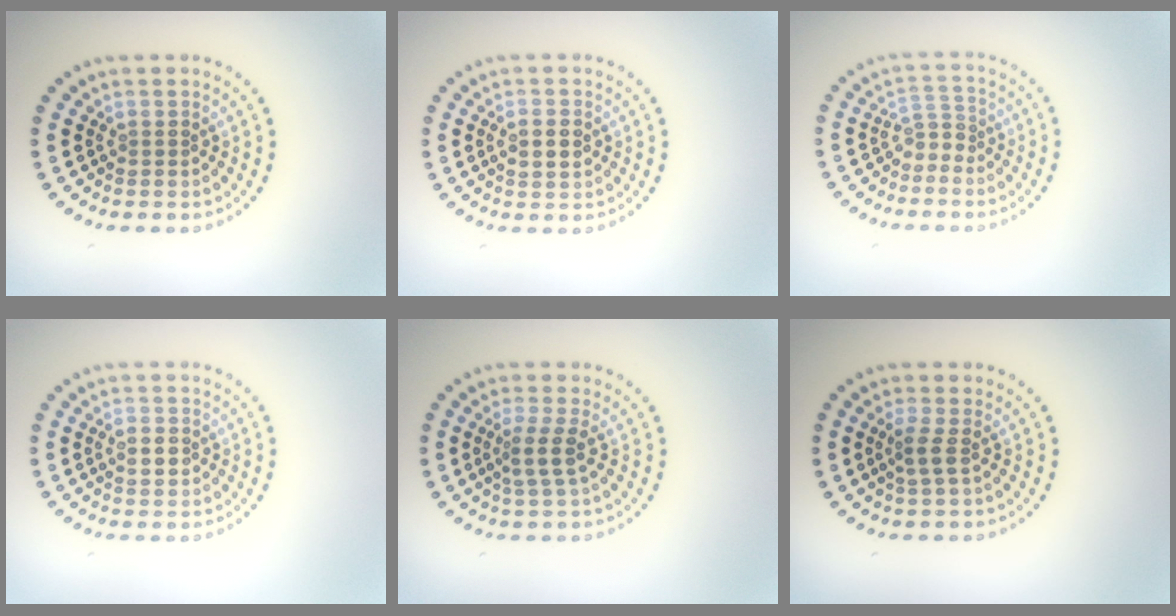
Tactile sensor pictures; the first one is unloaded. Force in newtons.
{"total": 2.1, "press": 2.1, "slide": 0.1}
{"total": 1.7, "press": 1.1, "slide": 1.3}
{"total": 2.2, "press": 2.2, "slide": 0.1}
{"total": 2.5, "press": 1.9, "slide": 1.5}
{"total": 1.5, "press": 1.3, "slide": 0.9}